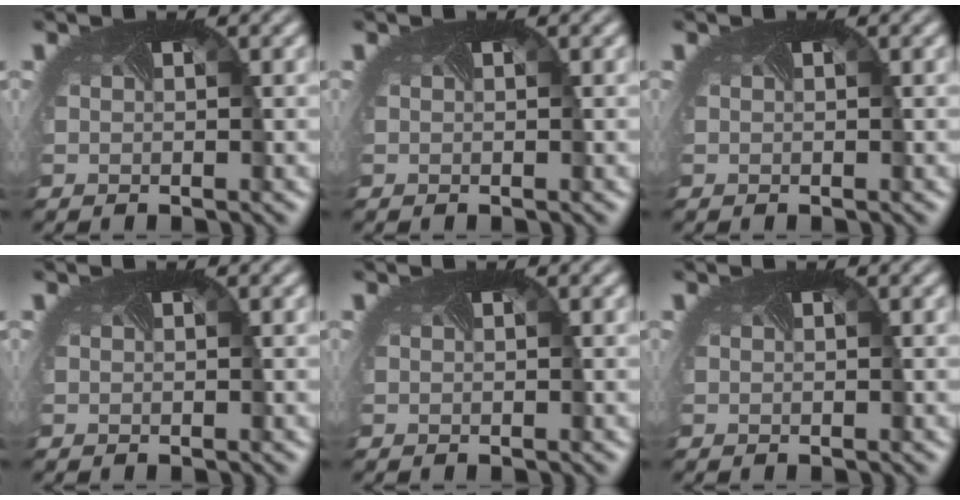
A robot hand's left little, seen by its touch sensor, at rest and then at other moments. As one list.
[{"total": 0.0}, {"total": 0.0}, {"total": 0.0}, {"total": 0.0}, {"total": 0.0}]